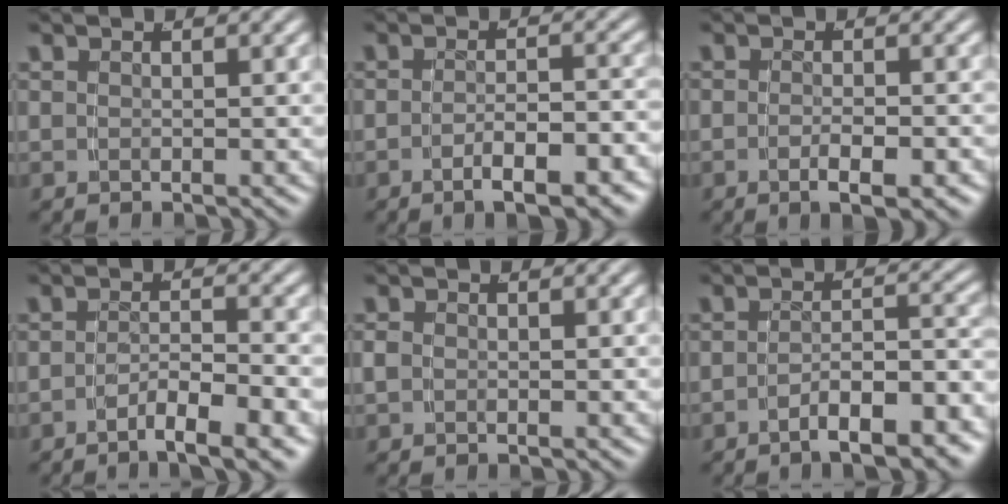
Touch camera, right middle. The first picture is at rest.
{"total": 4.1, "force": [-3.2, 0.6, 2.5], "torque": [-0.038, -0.006, -0.050]}
{"total": 2.7, "force": [-1.6, 0.3, 2.1], "torque": [-0.038, -0.004, -0.025]}
{"total": 4.0, "force": [-3.2, 0.4, 2.5], "torque": [-0.033, -0.009, -0.052]}
{"total": 0.7, "force": [-0.2, 0.4, 0.5], "torque": [-0.014, -0.002, -0.001]}
{"total": 6.1, "force": [-5.1, 1.2, 3.1], "torque": [-0.034, -0.009, -0.076]}